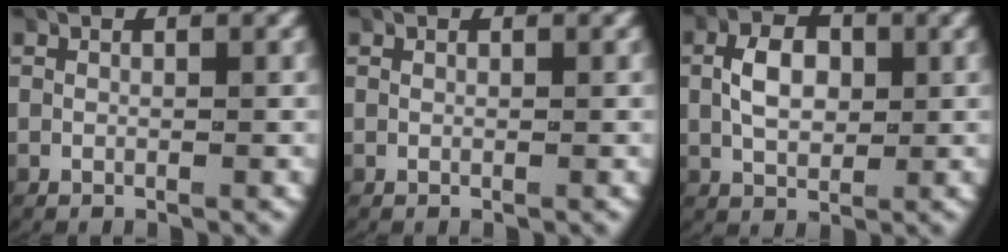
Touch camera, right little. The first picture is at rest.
{"total": 0.0}
{"total": 3.7, "force": [0.3, 2.3, 2.8], "torque": [-0.049, 0.000, 0.007]}